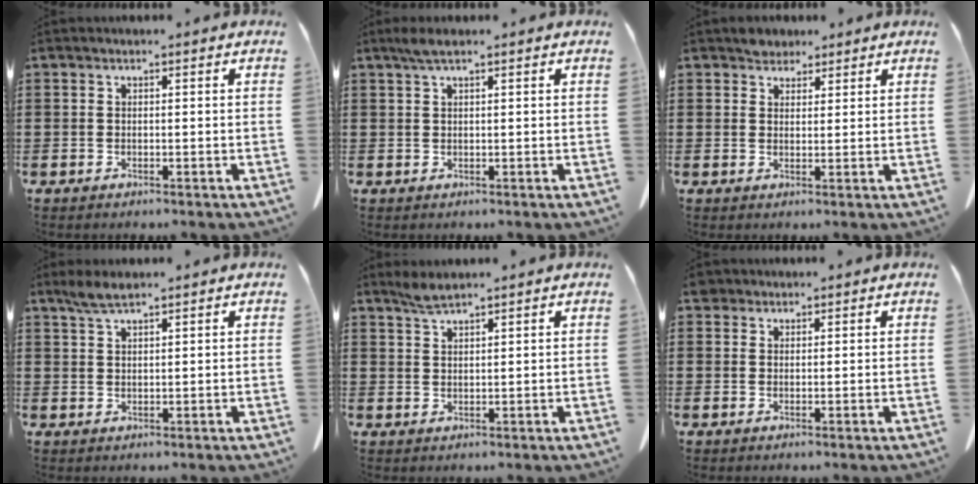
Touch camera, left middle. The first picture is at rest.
{"total": 1.9, "force": [1.2, 0.3, 1.5], "torque": [-0.032, 0.004, 0.020]}
{"total": 2.7, "force": [2.3, 1.3, 0.2], "torque": [-0.002, 0.002, 0.045]}
{"total": 2.8, "force": [2.1, 0.5, 1.7], "torque": [-0.039, 0.002, 0.039]}
{"total": 2.3, "force": [2.0, 0.2, 1.1], "torque": [-0.027, 0.001, 0.037]}
{"total": 1.7, "force": [1.4, 1.0, 0.3], "torque": [-0.012, 0.006, 0.027]}